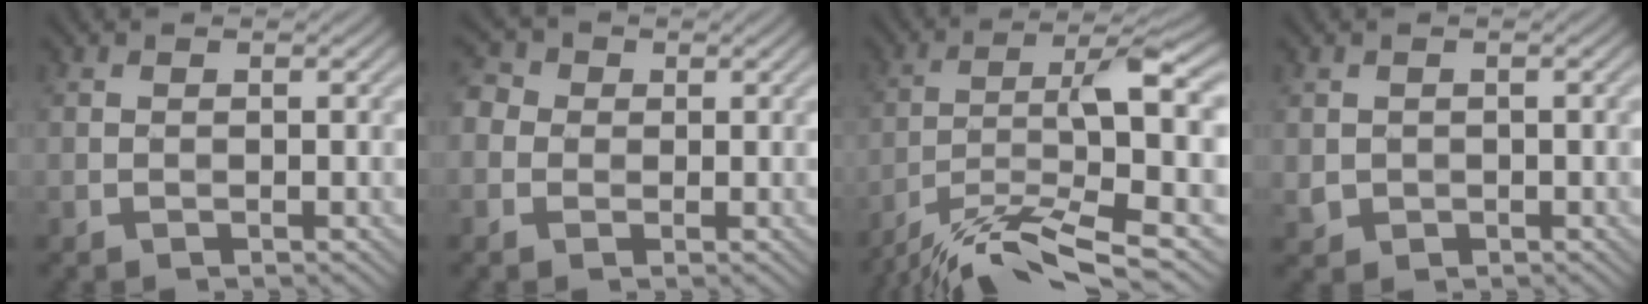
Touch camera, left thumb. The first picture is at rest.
{"total": 3.1, "force": [0.0, 3.0, 1.0], "torque": [-0.037, 0.006, -0.005]}
{"total": 14.0, "force": [-7.6, 3.4, 11.3], "torque": [-0.201, -0.012, -0.129]}
{"total": 1.4, "force": [0.1, 1.3, 0.5], "torque": [-0.016, -0.007, 0.005]}